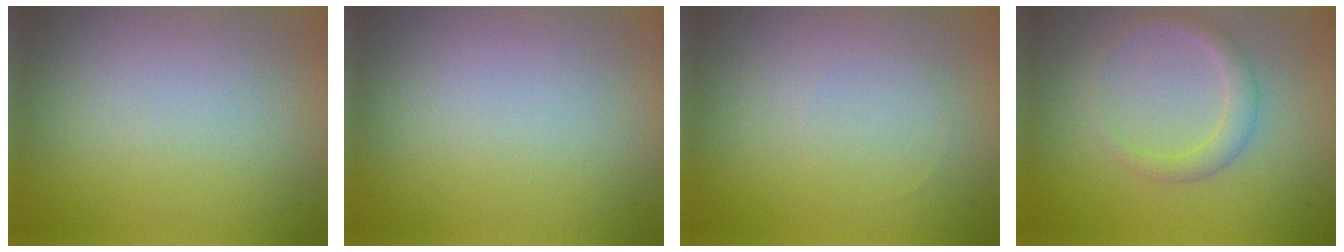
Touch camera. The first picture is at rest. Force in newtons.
{"total": 0.0}
{"total": 0.0}
{"total": 1.9, "press": 1.9, "slide": 0.1}